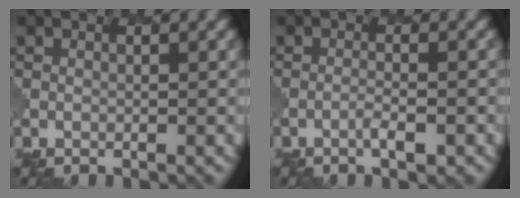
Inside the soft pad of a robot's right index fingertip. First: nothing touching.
{"total": 1.6, "force": [-0.8, 0.3, 1.3], "torque": [-0.020, 0.006, -0.014]}